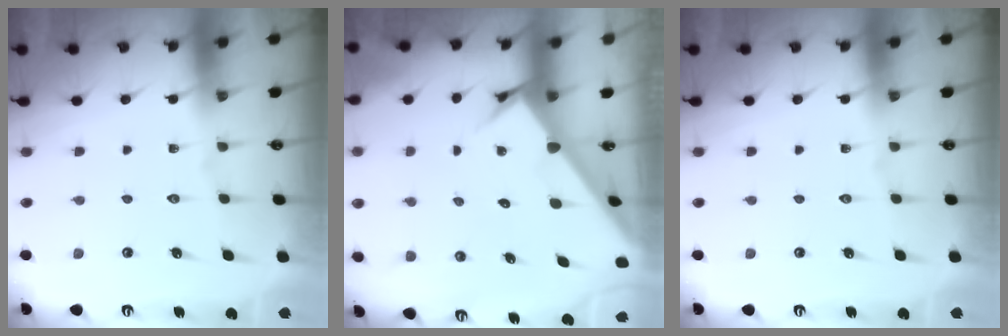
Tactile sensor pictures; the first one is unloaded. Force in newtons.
{"total": 2.7, "press": 2.7, "slide": 0.2}
{"total": 0.0}